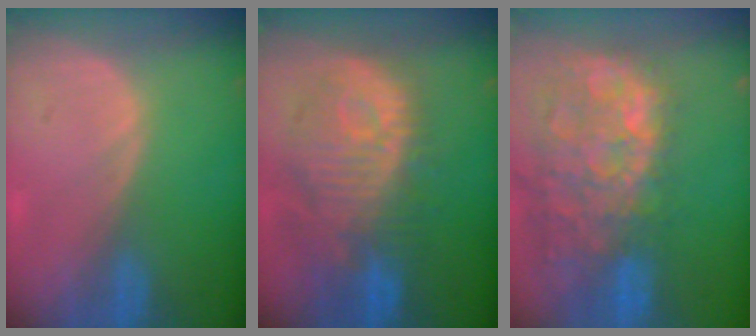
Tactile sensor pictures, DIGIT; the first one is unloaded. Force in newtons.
{"total": 12.4, "press": 11.1, "slide": 5.6}
{"total": 14.9, "press": 12.1, "slide": 8.8}